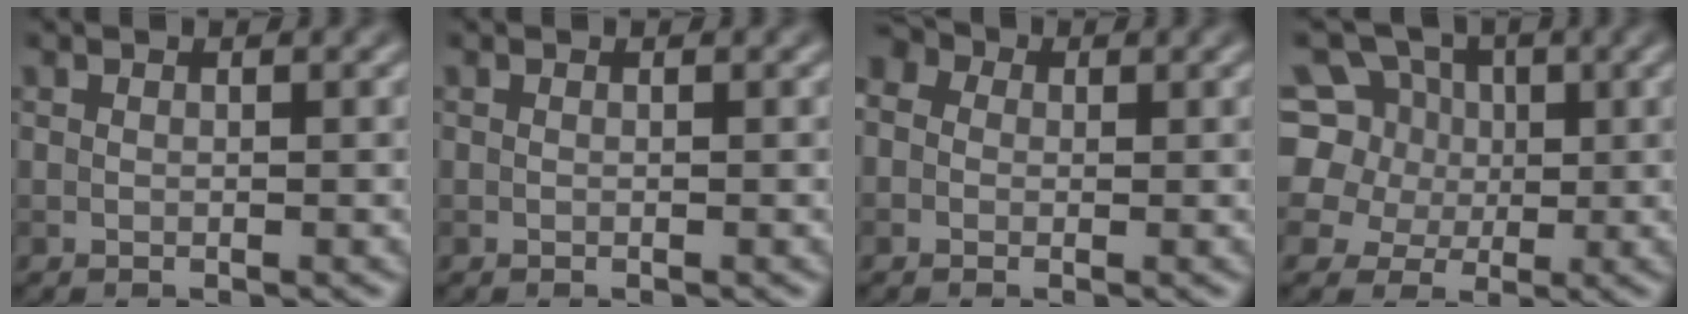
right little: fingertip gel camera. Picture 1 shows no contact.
{"total": 0.0}
{"total": 4.5, "force": [1.2, 3.8, 2.2], "torque": [-0.034, 0.024, -0.026]}
{"total": 11.8, "force": [3.5, 10.0, 5.0], "torque": [-0.132, 0.050, 0.044]}